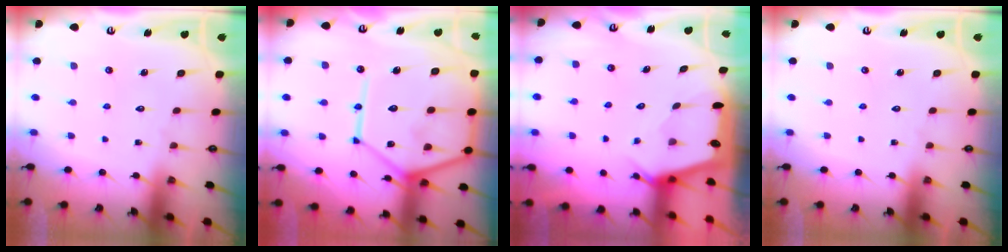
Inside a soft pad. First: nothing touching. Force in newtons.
{"total": 20.6, "press": 20.5, "slide": 2.3}
{"total": 2.5, "press": 2.5, "slide": 0.3}
{"total": 0.0}